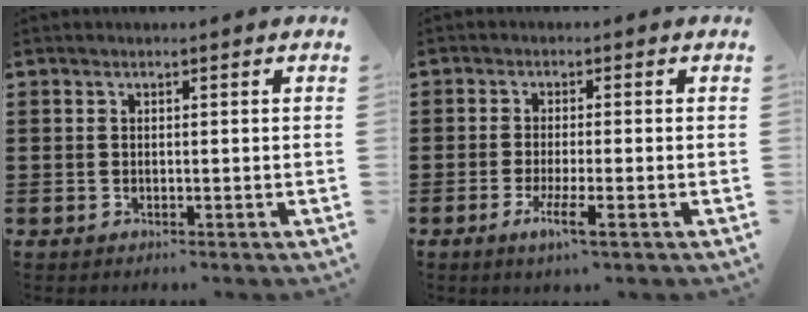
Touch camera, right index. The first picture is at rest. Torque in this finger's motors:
{"motor_torque": [0.18, -0.06, 0.08, 0.05]}